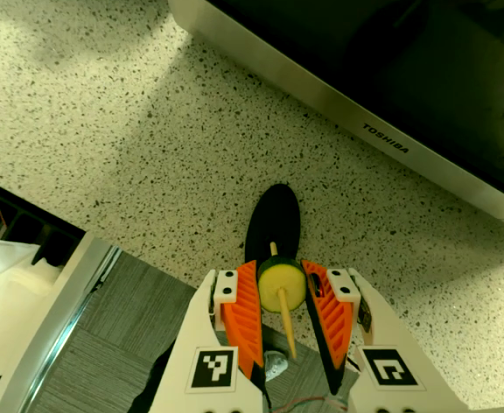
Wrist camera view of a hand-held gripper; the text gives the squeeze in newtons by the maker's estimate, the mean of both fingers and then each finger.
{"total": 8.4, "left": 8.3, "right": 8.6}